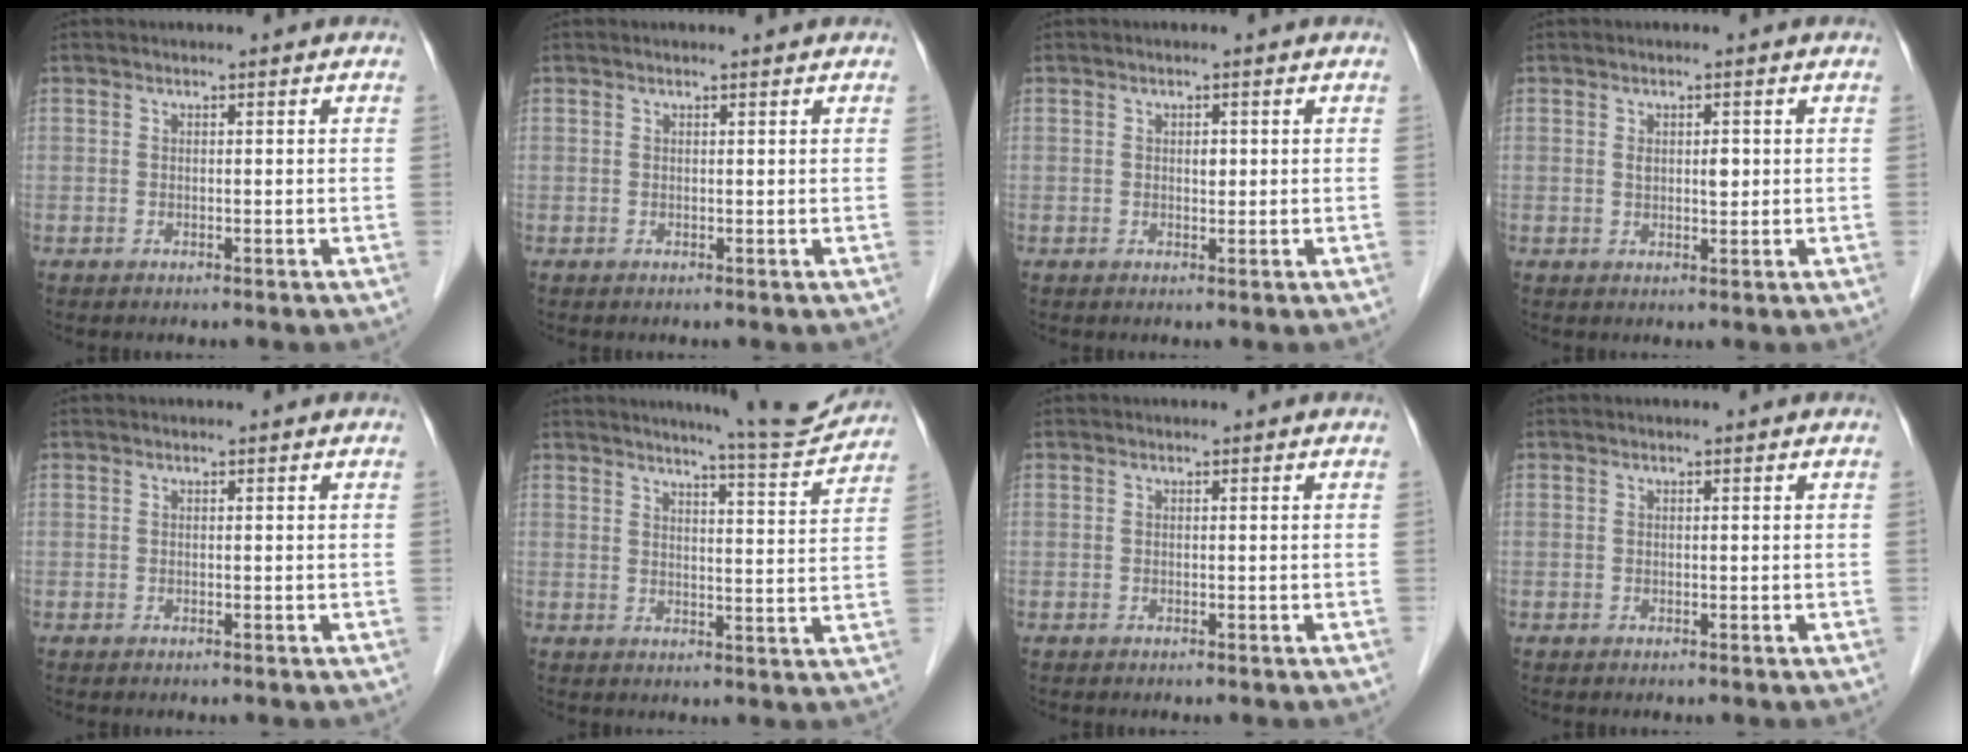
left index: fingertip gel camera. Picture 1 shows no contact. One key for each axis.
{"total": 0.8, "fx": 0.7, "fy": -0.1, "fz": 0.2, "tx": -0.011, "ty": 0.001, "tz": 0.013}
{"total": 1.0, "fx": 0.2, "fy": 0.6, "fz": 0.8, "tx": -0.010, "ty": -0.001, "tz": 0.004}
{"total": 2.0, "fx": 0.4, "fy": 0.9, "fz": 1.8, "tx": -0.028, "ty": 0.000, "tz": 0.008}
{"total": 0.0}
{"total": 8.4, "fx": 8.1, "fy": -0.7, "fz": 2.1, "tx": -0.039, "ty": -0.020, "tz": 0.103}
{"total": 0.0}
{"total": 0.0}